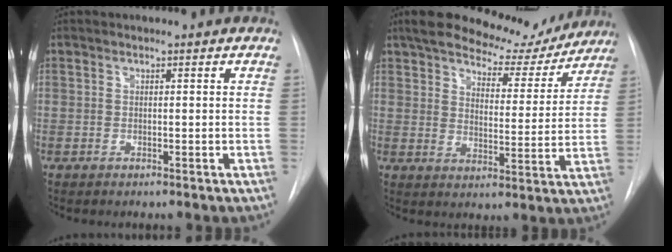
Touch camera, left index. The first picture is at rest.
{"total": 13.8, "force": [12.1, 4.4, 4.9], "torque": [-0.057, -0.005, 0.161]}